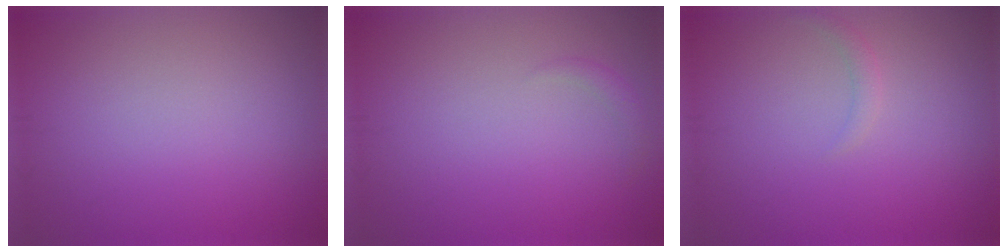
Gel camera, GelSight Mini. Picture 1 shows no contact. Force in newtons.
{"total": 0.8, "press": 0.8, "slide": 0.0}
{"total": 0.9, "press": 0.9, "slide": 0.1}